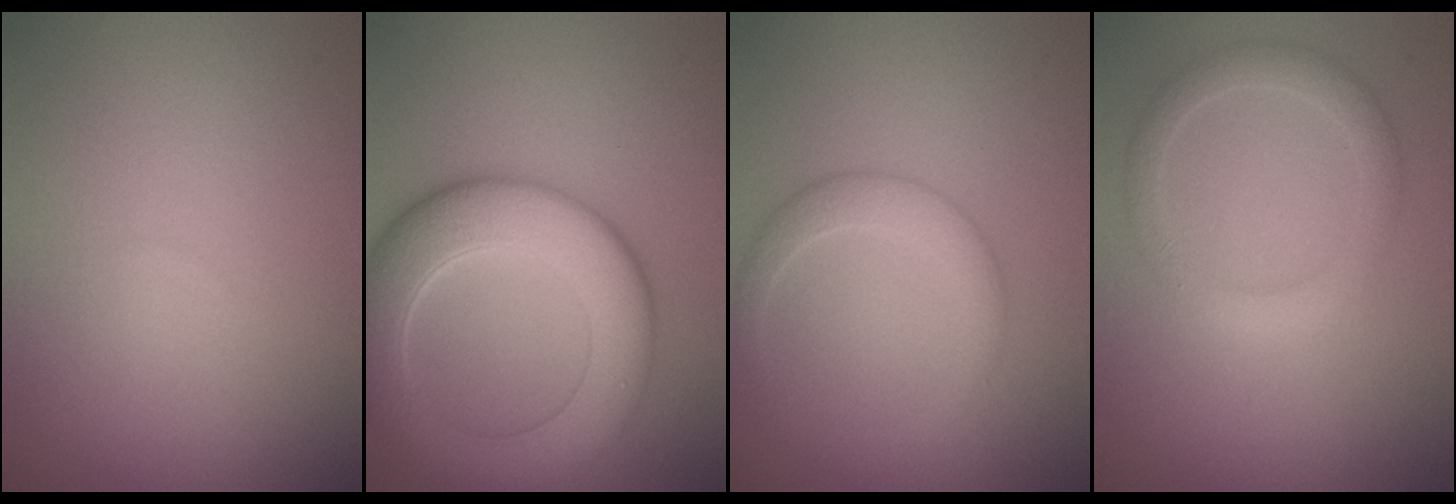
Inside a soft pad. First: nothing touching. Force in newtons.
{"total": 8.4, "press": 8.3, "slide": 0.5}
{"total": 2.4, "press": 2.4, "slide": 0.2}
{"total": 2.4, "press": 2.4, "slide": 0.1}